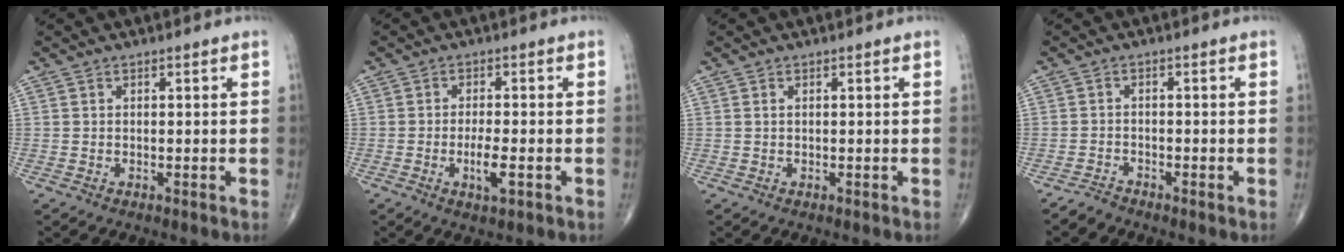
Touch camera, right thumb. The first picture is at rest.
{"total": 4.3, "force": [-1.5, 1.2, 3.8], "torque": [-0.068, -0.003, -0.025]}
{"total": 0.6, "force": [0.2, 0.3, 0.4], "torque": [-0.011, 0.007, 0.006]}
{"total": 1.7, "force": [-1.7, 0.2, -0.2], "torque": [0.008, -0.006, -0.036]}